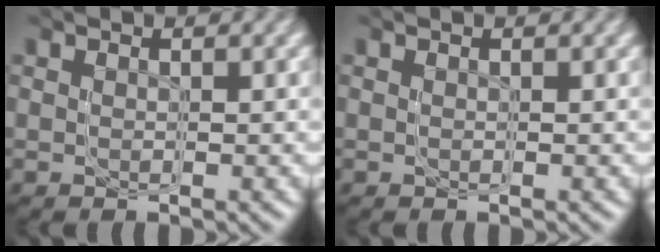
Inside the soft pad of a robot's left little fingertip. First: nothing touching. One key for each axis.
{"total": 0.0}